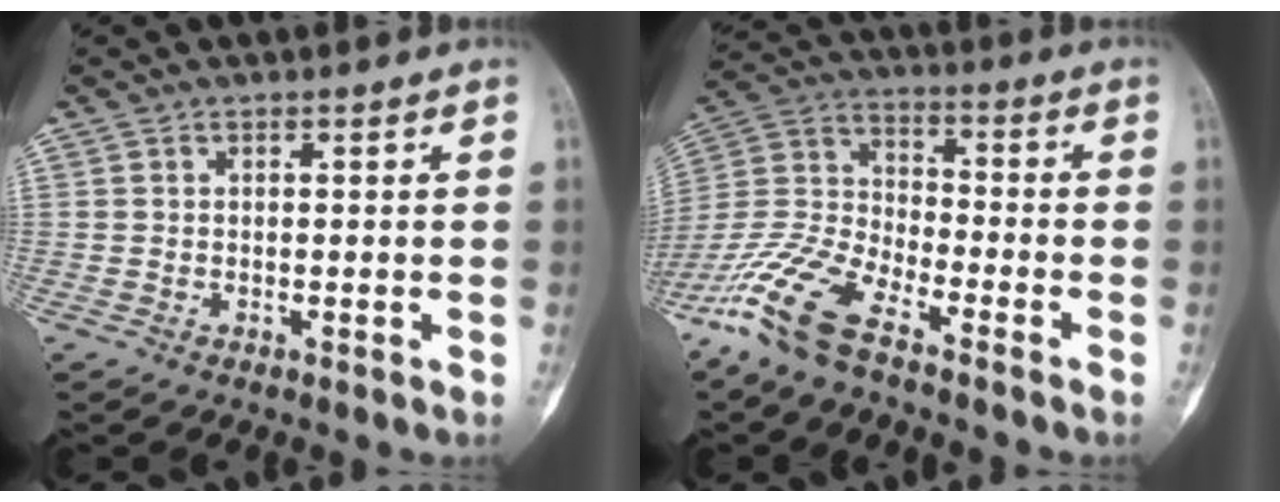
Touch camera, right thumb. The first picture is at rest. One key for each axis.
{"total": 13.1, "fx": -9.4, "fy": 4.1, "fz": 8.2, "tx": -0.183, "ty": 0.041, "tz": -0.195}